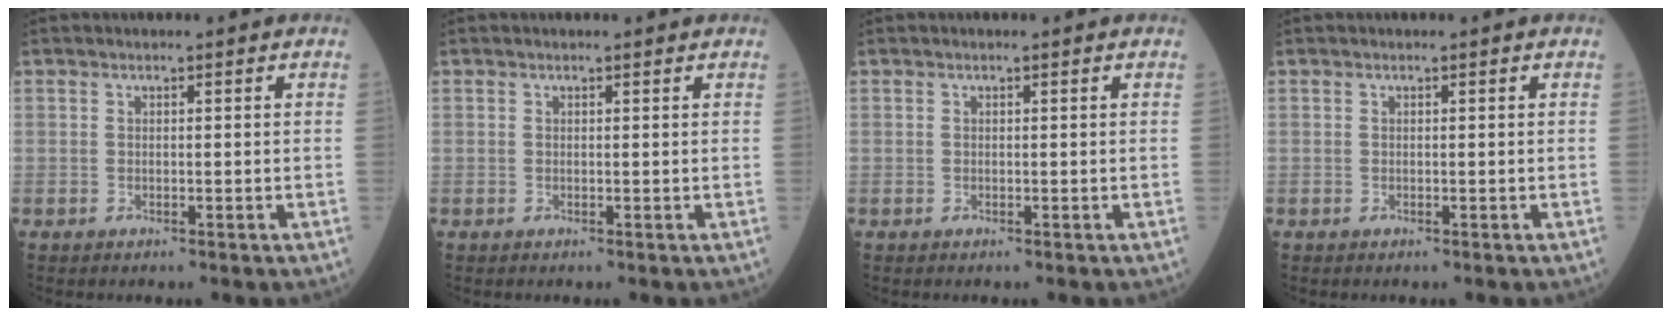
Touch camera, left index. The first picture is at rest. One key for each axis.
{"total": 0.5, "fx": 0.5, "fy": 0.1, "fz": 0.1, "tx": -0.005, "ty": 0.002, "tz": 0.006}
{"total": 0.0}
{"total": 0.0}